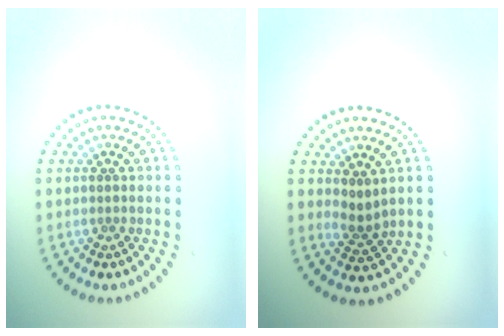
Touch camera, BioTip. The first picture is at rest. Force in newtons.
{"total": 1.9, "press": 1.2, "slide": 1.5}